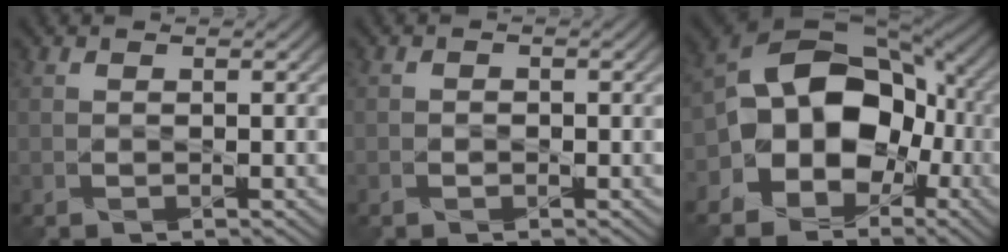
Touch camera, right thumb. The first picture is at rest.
{"total": 0.8, "force": [-0.4, 0.6, 0.3], "torque": [-0.003, -0.003, -0.008]}
{"total": 13.4, "force": [-2.7, 10.1, 8.4], "torque": [-0.142, -0.005, -0.056]}